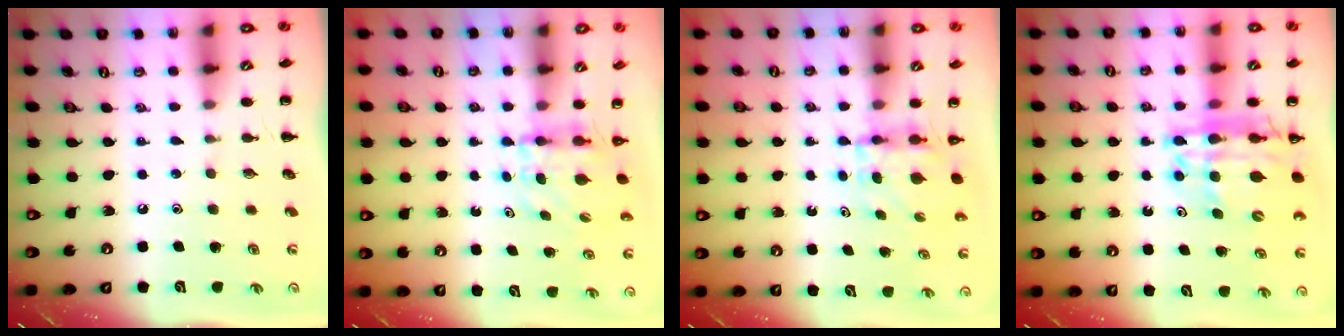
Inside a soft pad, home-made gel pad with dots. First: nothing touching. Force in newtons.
{"total": 4.1, "press": 4.1, "slide": 0.0}
{"total": 3.9, "press": 3.9, "slide": 0.3}
{"total": 16.8, "press": 16.2, "slide": 4.5}